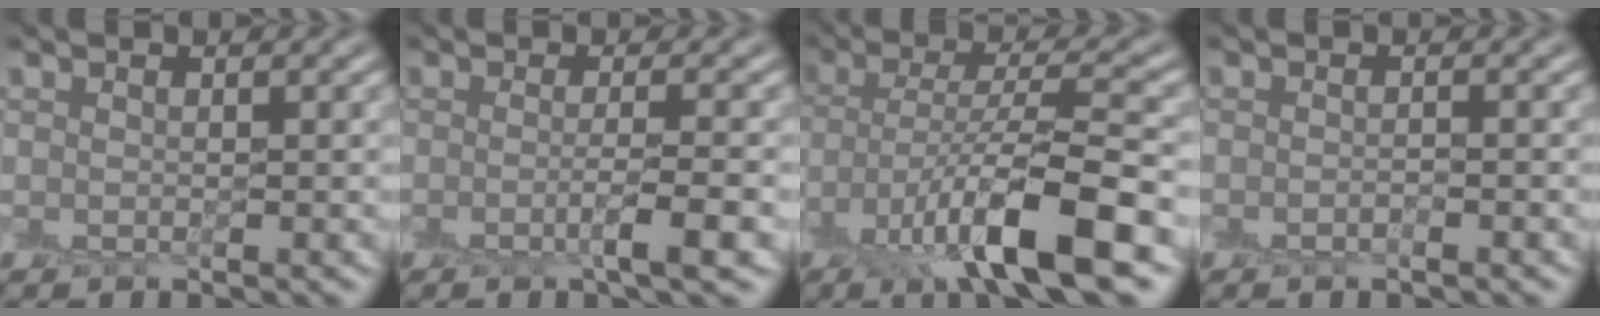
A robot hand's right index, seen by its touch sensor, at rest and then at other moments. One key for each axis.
{"total": 2.5, "fx": -0.9, "fy": 0.2, "fz": 2.4, "tx": -0.035, "ty": 0.001, "tz": -0.020}
{"total": 9.1, "fx": -4.6, "fy": 1.9, "fz": 7.7, "tx": -0.137, "ty": 0.003, "tz": -0.084}
{"total": 0.8, "fx": -0.7, "fy": 0.0, "fz": 0.3, "tx": -0.006, "ty": 0.001, "tz": -0.012}